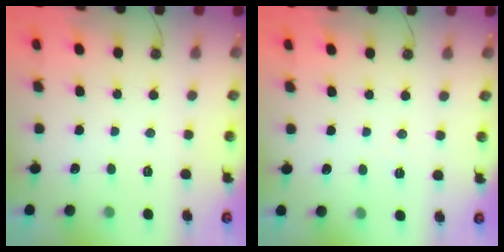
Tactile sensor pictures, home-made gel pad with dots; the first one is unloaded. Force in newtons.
{"total": 3.7, "press": 2.2, "slide": 3.0}